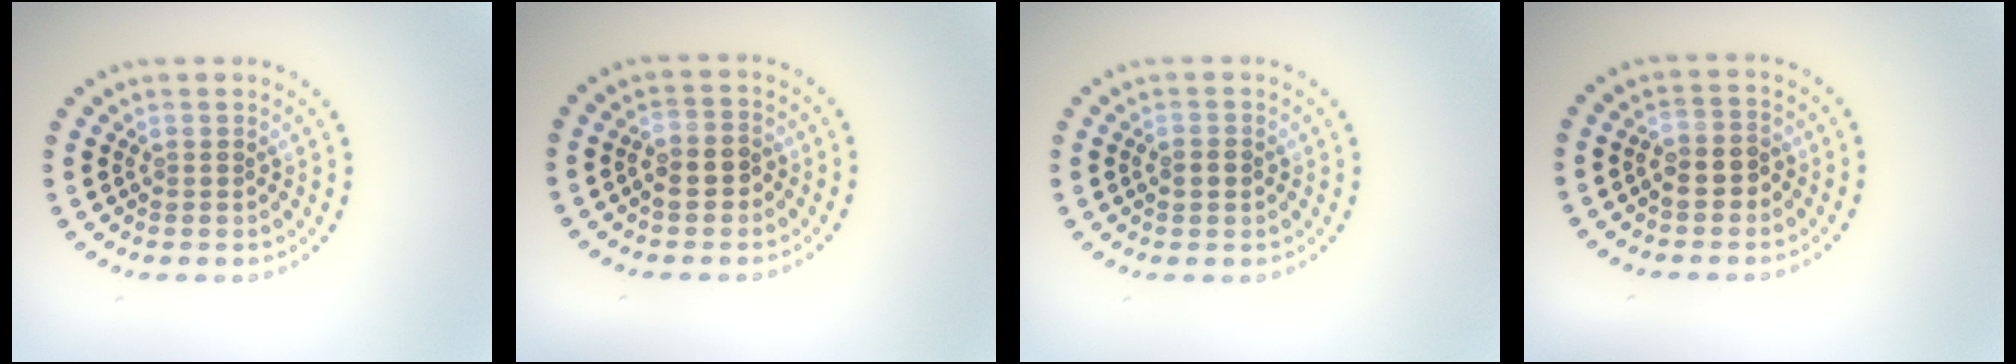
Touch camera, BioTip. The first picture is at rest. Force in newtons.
{"total": 2.6, "press": 2.5, "slide": 0.8}
{"total": 1.7, "press": 1.7, "slide": 0.0}
{"total": 2.0, "press": 1.9, "slide": 0.6}